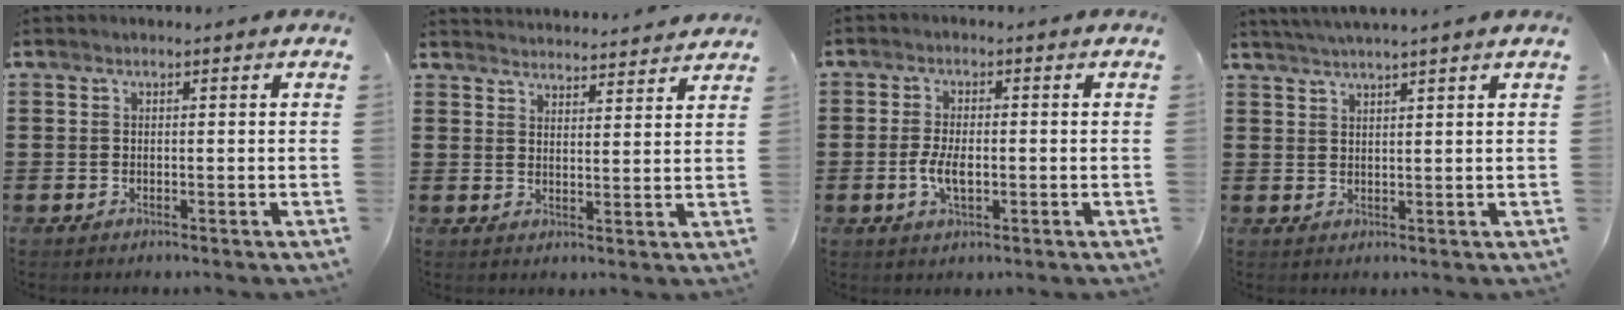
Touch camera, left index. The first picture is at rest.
{"total": 3.5, "force": [3.5, -0.3, -0.2], "torque": [-0.008, -0.022, 0.062]}
{"total": 4.3, "force": [-0.9, 1.9, 3.8], "torque": [-0.080, 0.000, -0.020]}
{"total": 2.6, "force": [2.4, -0.9, 0.6], "torque": [-0.016, -0.004, 0.043]}